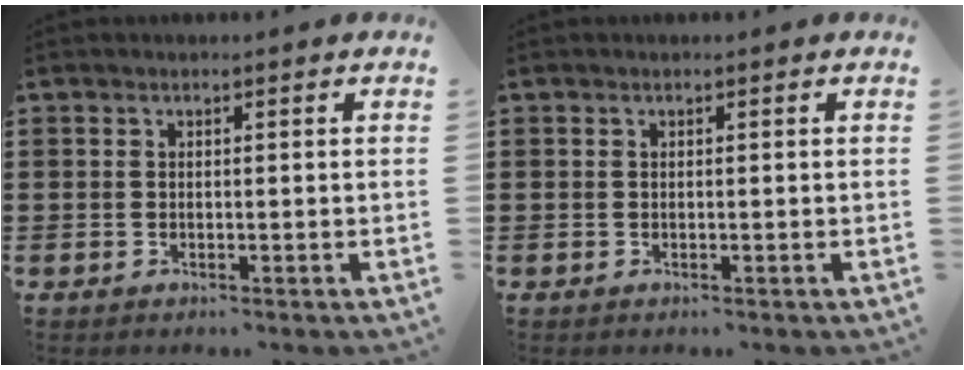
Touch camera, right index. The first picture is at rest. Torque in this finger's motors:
{"motor_torque": [0.00, 0.00, 0.00, 0.00]}